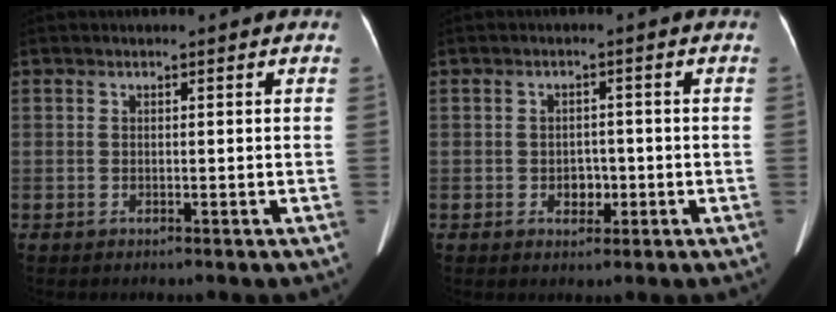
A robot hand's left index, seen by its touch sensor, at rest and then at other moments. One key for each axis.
{"total": 2.5, "fx": -0.7, "fy": 1.9, "fz": 1.5, "tx": -0.019, "ty": 0.005, "tz": -0.004}